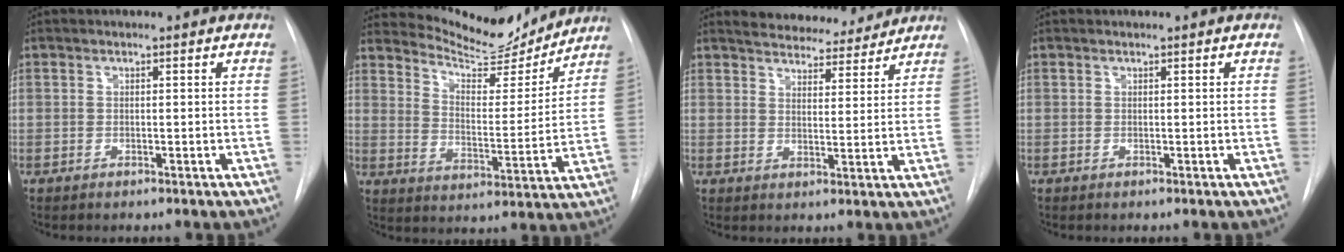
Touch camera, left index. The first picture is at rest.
{"total": 13.0, "force": [12.8, 1.6, 2.2], "torque": [-0.038, -0.029, 0.188]}
{"total": 10.4, "force": [9.9, 2.4, 2.3], "torque": [-0.023, -0.004, 0.130]}
{"total": 0.0}